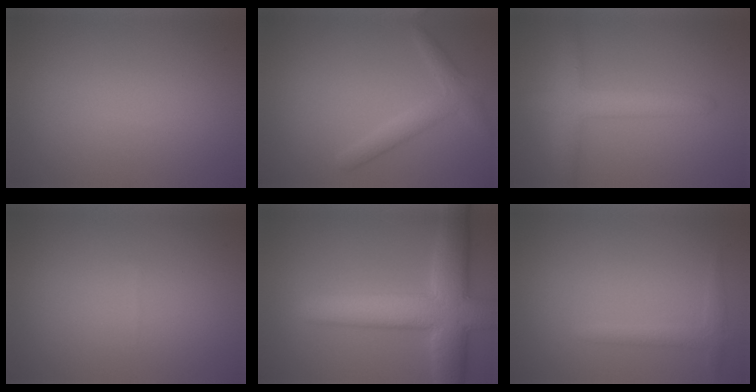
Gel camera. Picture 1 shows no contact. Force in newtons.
{"total": 2.4, "press": 2.4, "slide": 0.2}
{"total": 4.3, "press": 4.2, "slide": 0.2}
{"total": 0.0}
{"total": 8.9, "press": 8.9, "slide": 0.5}
{"total": 1.5, "press": 1.5, "slide": 0.1}